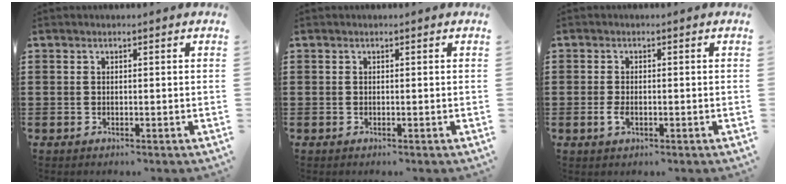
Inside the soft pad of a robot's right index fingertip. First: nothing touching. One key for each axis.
{"total": 0.0}
{"total": 2.0, "fx": -0.6, "fy": 0.9, "fz": 1.7, "tx": -0.047, "ty": -0.009, "tz": -0.014}